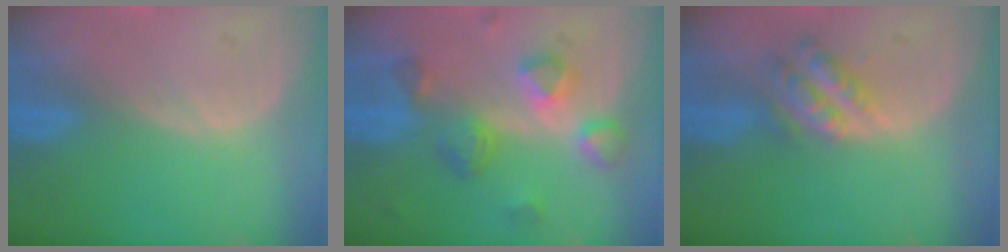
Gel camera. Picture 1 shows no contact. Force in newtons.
{"total": 7.8, "press": 6.9, "slide": 3.5}
{"total": 5.5, "press": 5.0, "slide": 2.4}